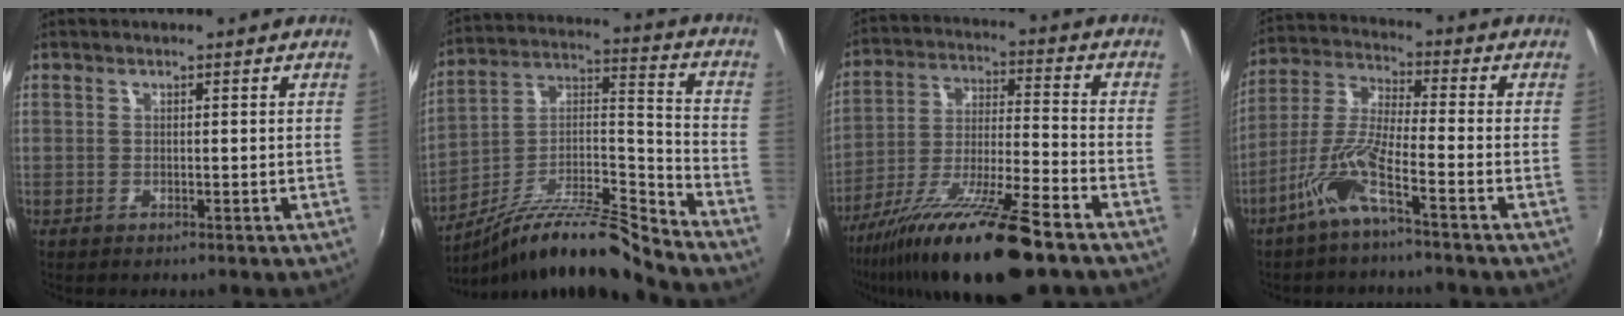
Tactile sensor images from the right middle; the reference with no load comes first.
{"total": 15.4, "force": [-12.9, 0.4, 8.4], "torque": [-0.142, 0.013, -0.238]}
{"total": 19.4, "force": [-13.7, 1.9, 13.5], "torque": [-0.254, -0.034, -0.242]}
{"total": 8.9, "force": [-5.1, 0.7, 7.3], "torque": [-0.163, 0.000, -0.100]}